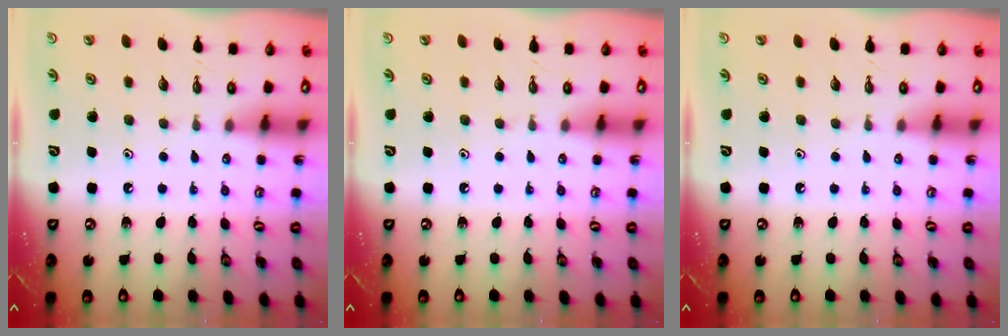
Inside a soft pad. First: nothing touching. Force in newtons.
{"total": 0.0}
{"total": 0.0}